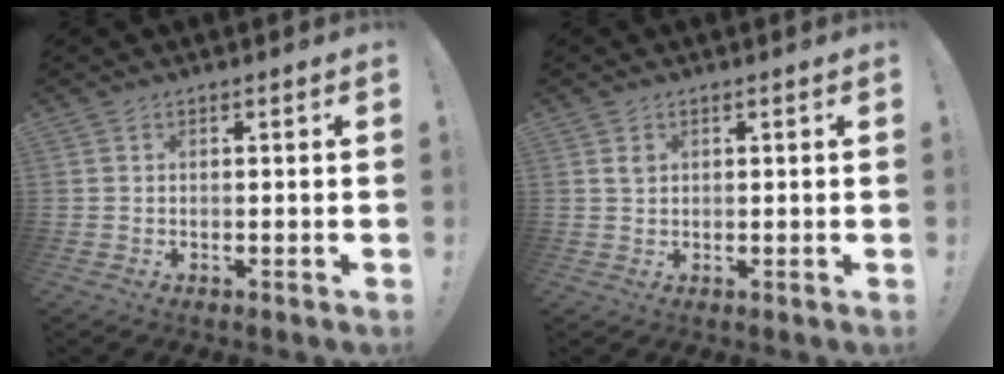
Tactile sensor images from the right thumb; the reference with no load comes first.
{"total": 1.6, "force": [0.9, 1.1, 0.7], "torque": [0.001, -0.006, 0.014]}